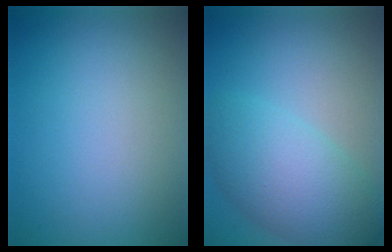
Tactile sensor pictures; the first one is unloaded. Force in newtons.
{"total": 6.3, "press": 6.3, "slide": 0.2}